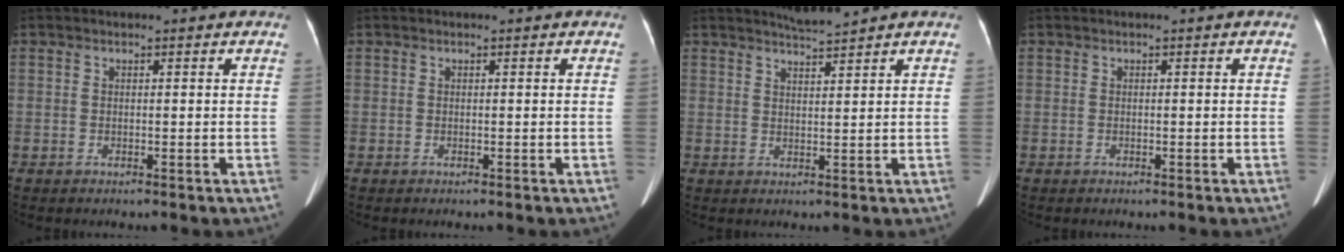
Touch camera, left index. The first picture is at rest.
{"total": 0.0}
{"total": 3.0, "force": [2.8, -0.6, 0.7], "torque": [-0.015, -0.003, 0.053]}
{"total": 0.0}